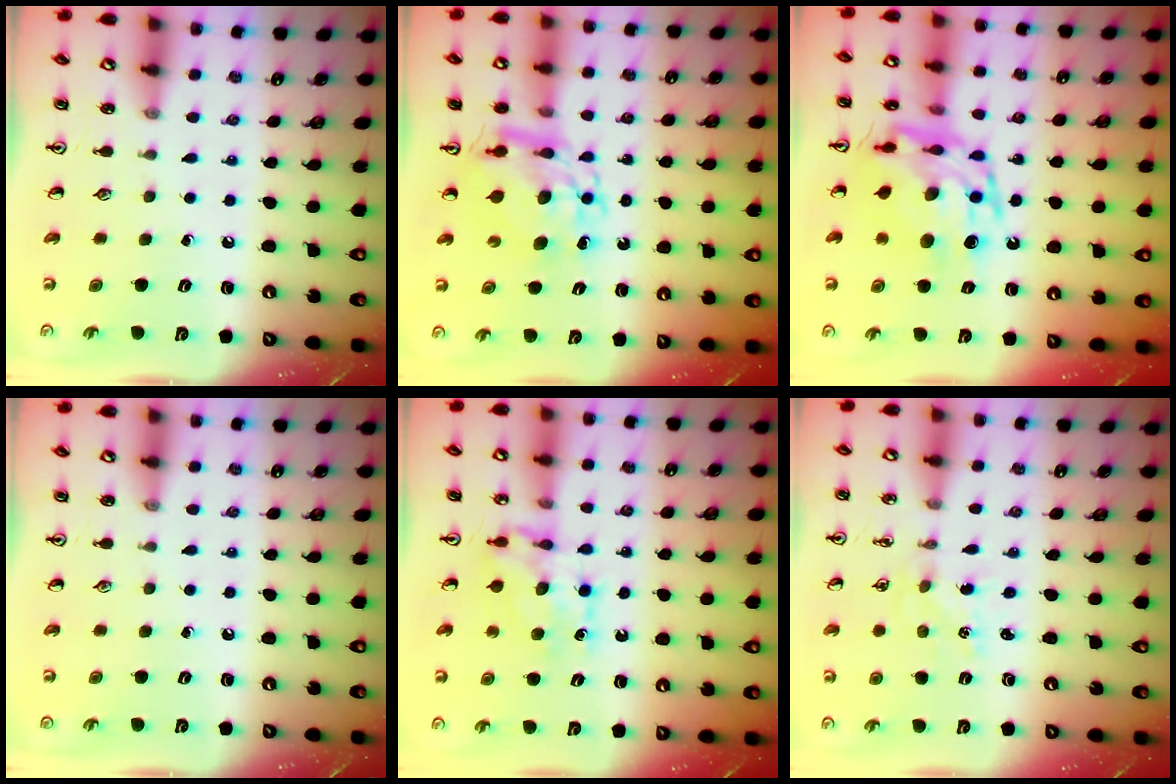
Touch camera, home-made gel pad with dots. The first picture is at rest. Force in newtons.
{"total": 10.0, "press": 9.9, "slide": 1.0}
{"total": 16.0, "press": 15.9, "slide": 1.8}
{"total": 0.0}
{"total": 7.2, "press": 7.2, "slide": 0.7}
{"total": 1.0, "press": 1.0, "slide": 0.2}